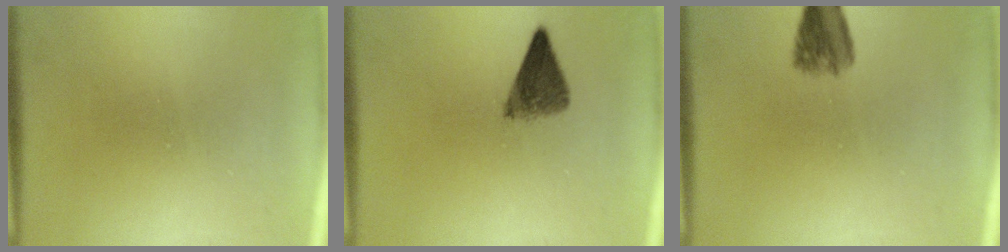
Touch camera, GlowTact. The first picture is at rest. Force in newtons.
{"total": 4.8}
{"total": 4.0}